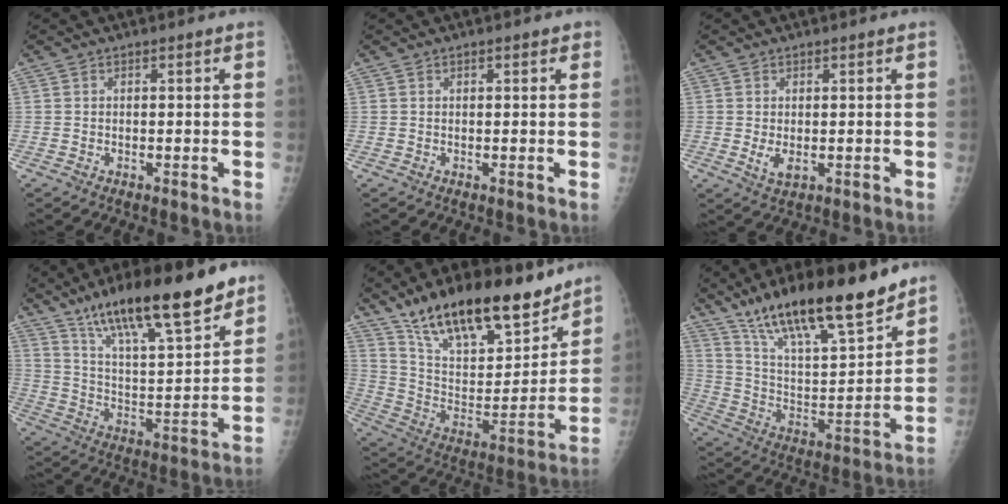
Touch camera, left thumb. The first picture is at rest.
{"total": 1.3, "force": [0.7, 0.7, 0.9], "torque": [-0.005, 0.000, 0.007]}
{"total": 2.8, "force": [-0.1, 1.5, 2.4], "torque": [-0.039, -0.006, 0.006]}
{"total": 22.5, "force": [15.5, 5.2, 15.4], "torque": [-0.230, -0.067, 0.262]}
{"total": 24.4, "force": [18.0, 8.9, 13.9], "torque": [-0.193, -0.073, 0.308]}
{"total": 24.3, "force": [17.6, 6.0, 15.7], "torque": [-0.234, -0.070, 0.304]}